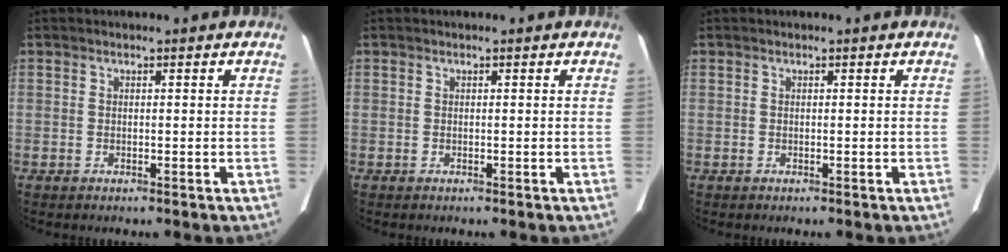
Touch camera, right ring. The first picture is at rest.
{"total": 0.0}
{"total": 0.0}